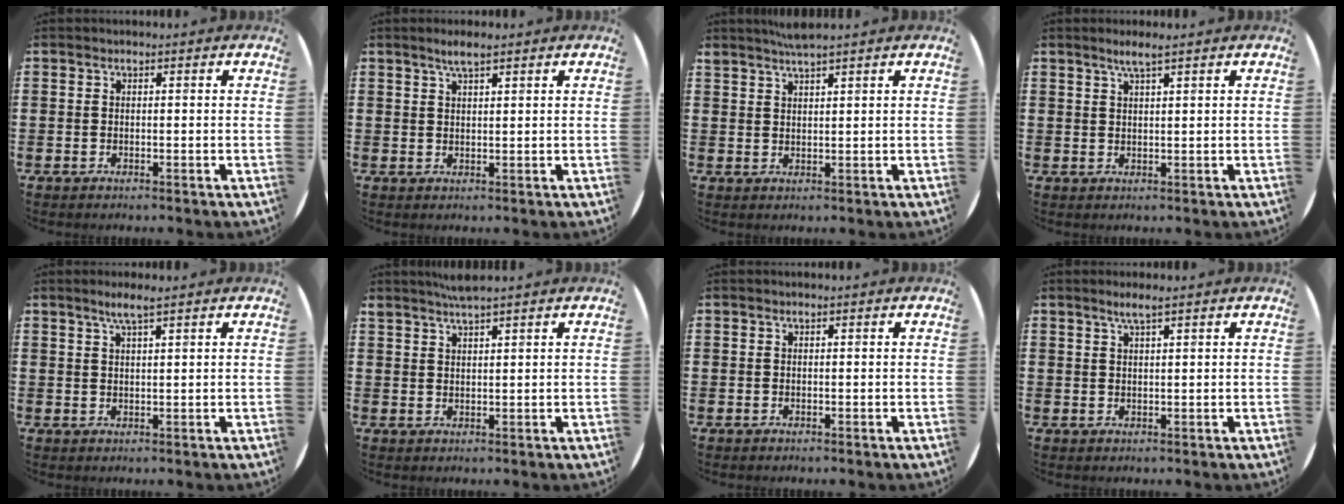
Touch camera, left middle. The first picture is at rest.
{"total": 2.5, "force": [2.0, 0.4, 1.5], "torque": [-0.032, 0.004, 0.035]}
{"total": 2.4, "force": [2.3, -0.2, 0.9], "torque": [-0.019, -0.001, 0.042]}
{"total": 2.4, "force": [1.8, 0.0, 1.6], "torque": [-0.032, 0.002, 0.031]}
{"total": 2.7, "force": [1.9, 0.0, 1.8], "torque": [-0.038, 0.002, 0.034]}
{"total": 2.5, "force": [2.3, -0.2, 0.9], "torque": [-0.021, -0.002, 0.044]}
{"total": 0.0}
{"total": 2.1, "force": [1.5, 0.0, 1.5], "torque": [-0.030, 0.002, 0.027]}